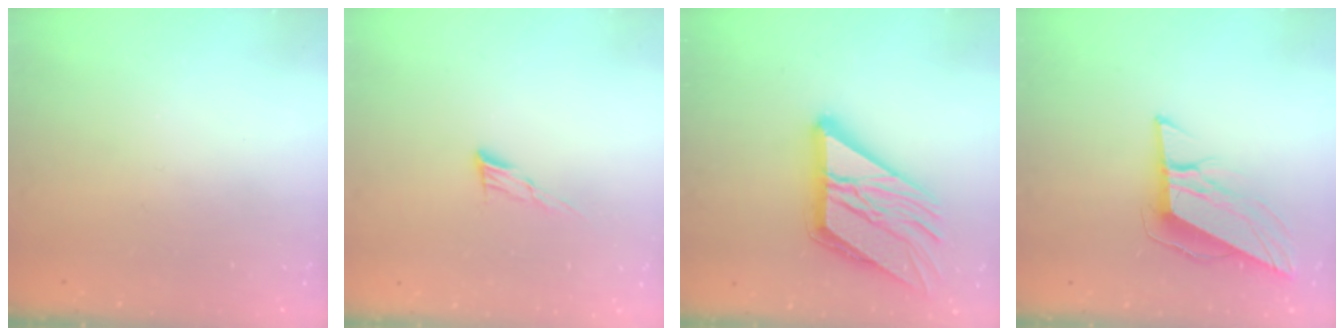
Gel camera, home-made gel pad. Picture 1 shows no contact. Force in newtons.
{"total": 7.3, "press": 7.2, "slide": 1.2}
{"total": 21.5, "press": 21.3, "slide": 2.9}
{"total": 10.7, "press": 10.3, "slide": 2.6}